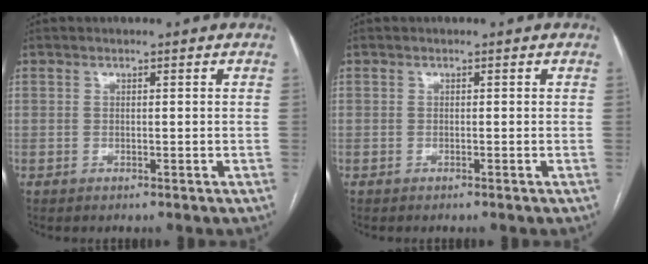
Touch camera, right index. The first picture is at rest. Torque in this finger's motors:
{"motor_torque": [-0.10, 0.00, -0.04, 0.00]}